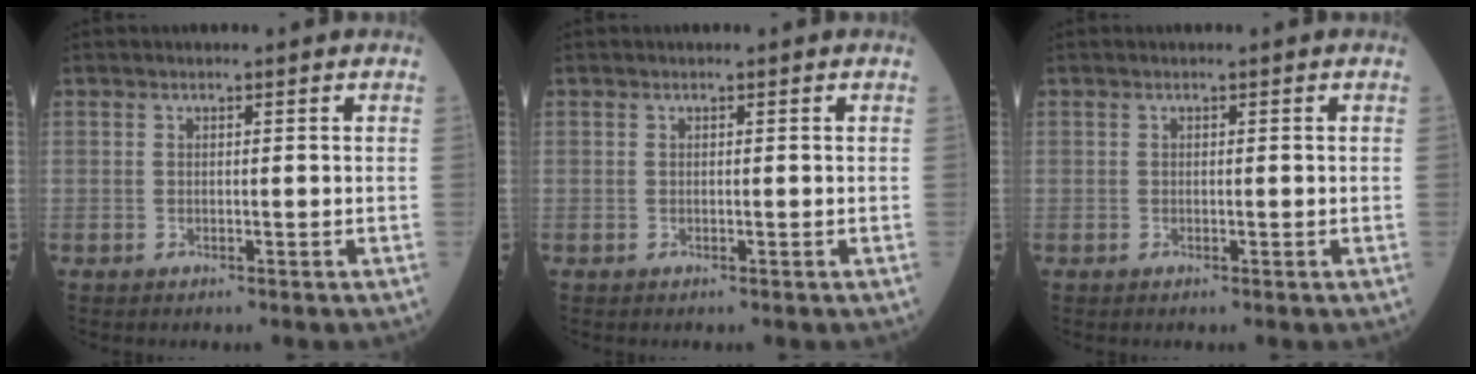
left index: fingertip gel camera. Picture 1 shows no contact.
{"total": 0.0}
{"total": 0.0}